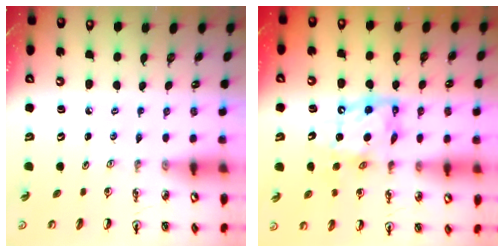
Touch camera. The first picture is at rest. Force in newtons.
{"total": 10.4, "press": 10.4, "slide": 1.1}